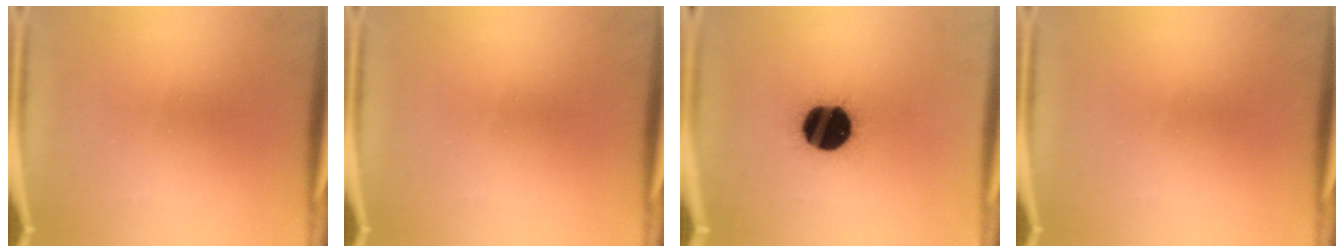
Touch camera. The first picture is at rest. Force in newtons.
{"total": 0.0}
{"total": 19.7}
{"total": 0.0}